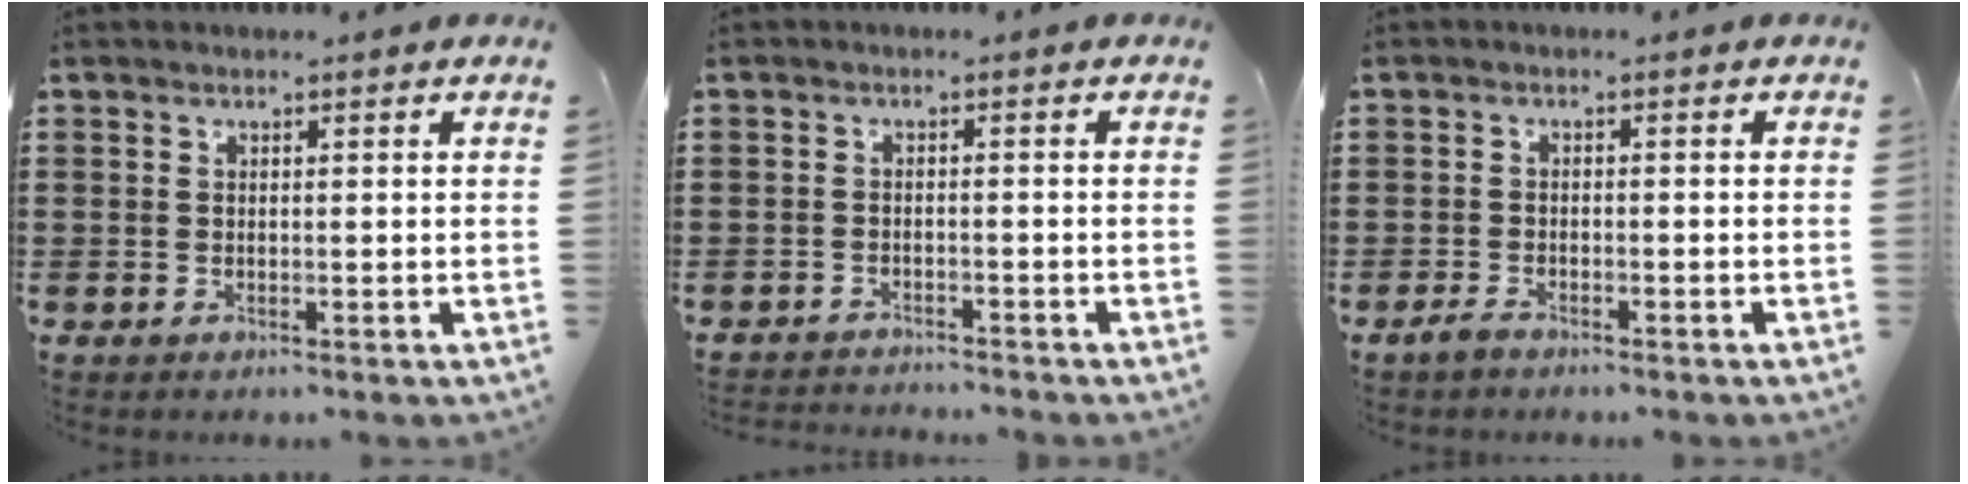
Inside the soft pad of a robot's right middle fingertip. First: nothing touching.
{"total": 1.8, "force": [-1.8, -0.1, 0.1], "torque": [-0.008, -0.002, -0.036]}
{"total": 1.8, "force": [-1.4, 0.5, 1.0], "torque": [-0.028, -0.004, -0.029]}